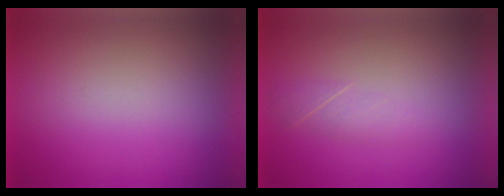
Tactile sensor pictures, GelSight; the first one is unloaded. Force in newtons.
{"total": 2.2}